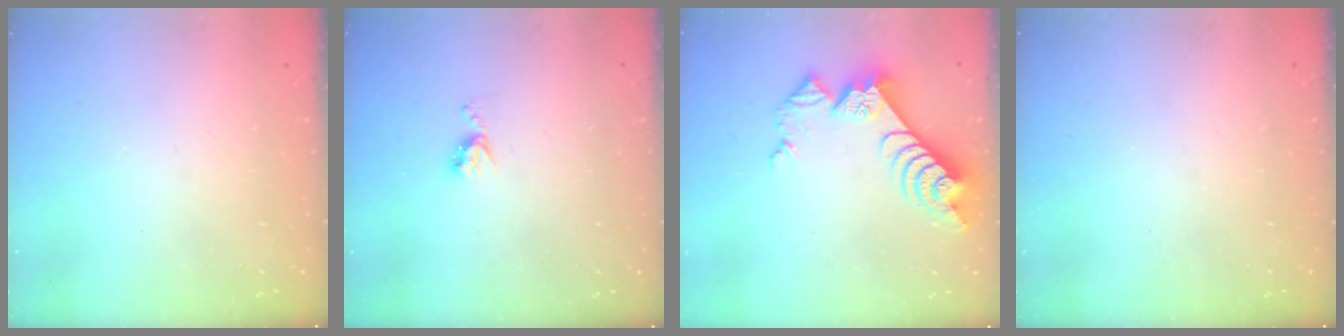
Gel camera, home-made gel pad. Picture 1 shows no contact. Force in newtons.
{"total": 5.2, "press": 5.2, "slide": 0.5}
{"total": 11.2, "press": 11.1, "slide": 1.4}
{"total": 0.0}